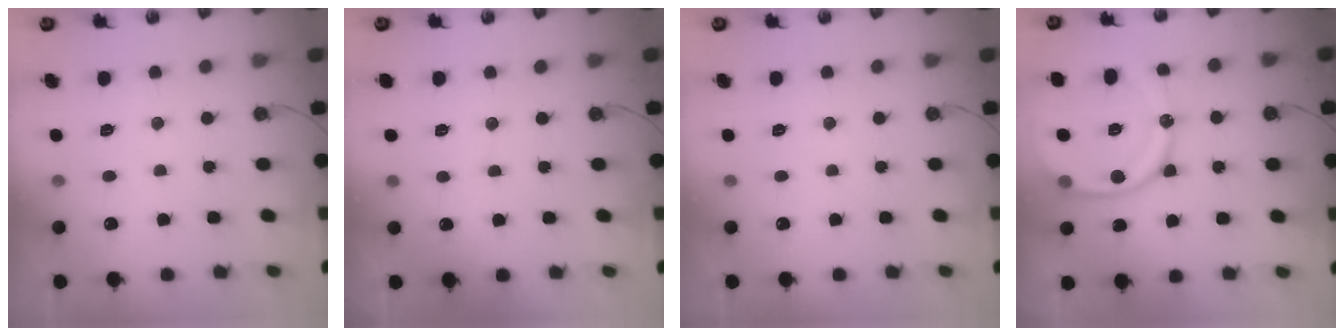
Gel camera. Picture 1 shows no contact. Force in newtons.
{"total": 2.6, "press": 2.6, "slide": 0.4}
{"total": 0.0}
{"total": 16.7, "press": 16.6, "slide": 1.8}